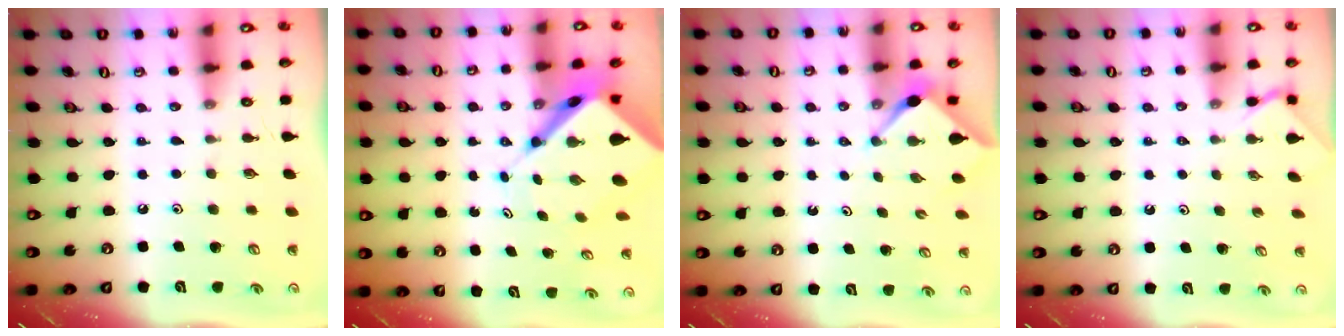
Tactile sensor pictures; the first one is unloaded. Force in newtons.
{"total": 8.9, "press": 8.9, "slide": 0.8}
{"total": 2.9, "press": 2.9, "slide": 0.3}
{"total": 2.4, "press": 2.4, "slide": 0.4}